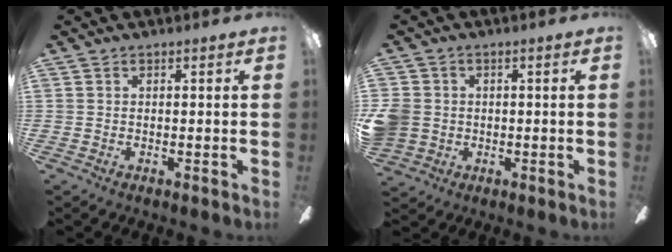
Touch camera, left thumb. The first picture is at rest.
{"total": 5.5, "force": [-0.2, 5.2, 1.8], "torque": [-0.052, 0.016, 0.000]}